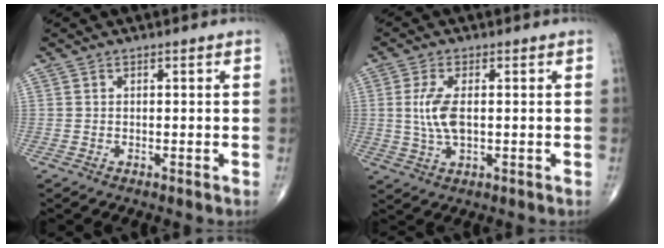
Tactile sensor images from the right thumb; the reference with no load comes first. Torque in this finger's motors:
{"motor_torque": [-0.23, 0.27, 0.72, 0.21, 0.02]}